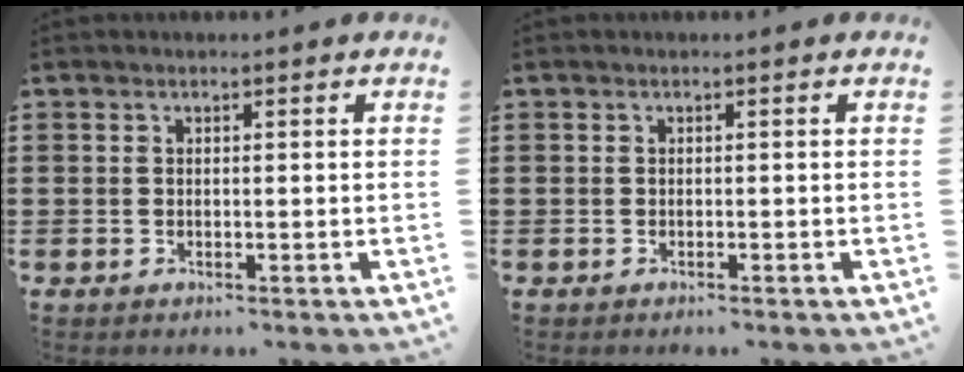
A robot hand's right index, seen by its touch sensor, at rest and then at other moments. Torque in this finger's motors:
{"motor_torque": [-0.17, 0.16, 0.00, 0.00]}